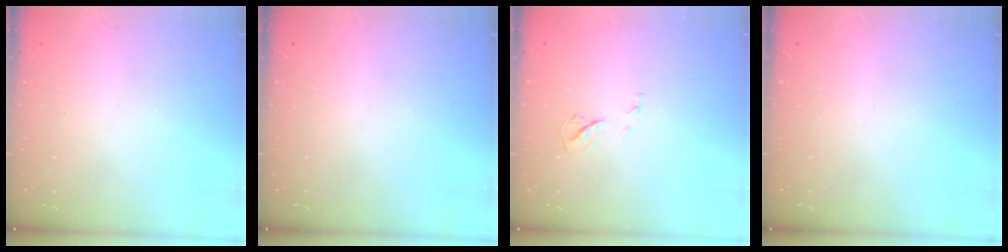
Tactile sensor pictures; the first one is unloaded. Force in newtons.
{"total": 0.0}
{"total": 5.7, "press": 5.6, "slide": 0.5}
{"total": 0.0}